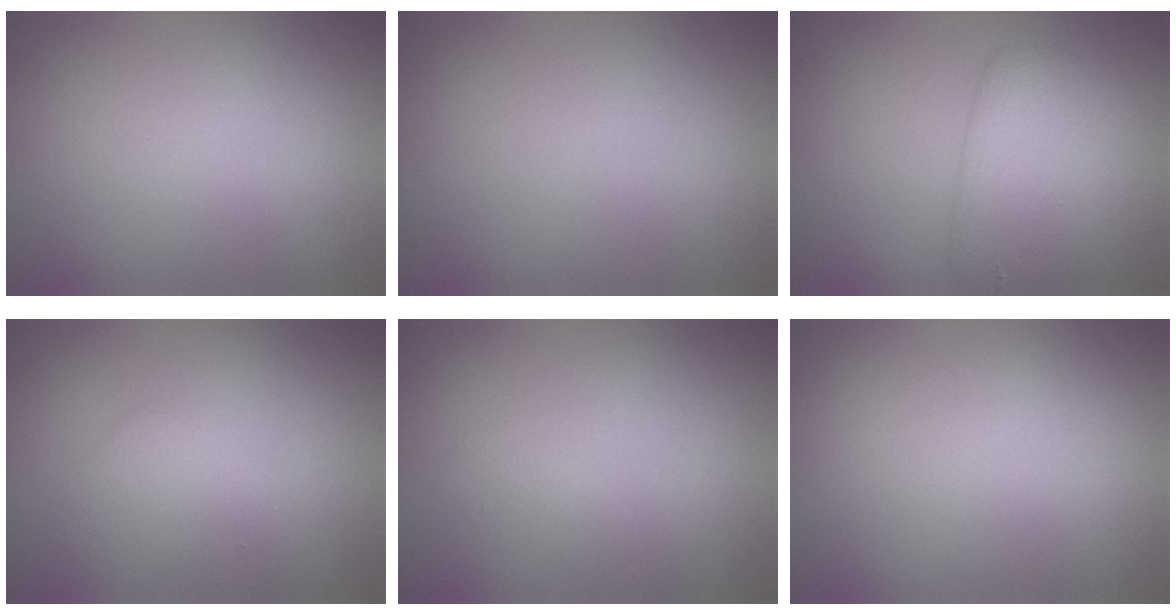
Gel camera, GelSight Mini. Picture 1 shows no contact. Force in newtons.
{"total": 0.0}
{"total": 4.6, "press": 4.6, "slide": 0.1}
{"total": 1.9, "press": 1.9, "slide": 0.2}
{"total": 0.9, "press": 0.9, "slide": 0.0}
{"total": 0.0}